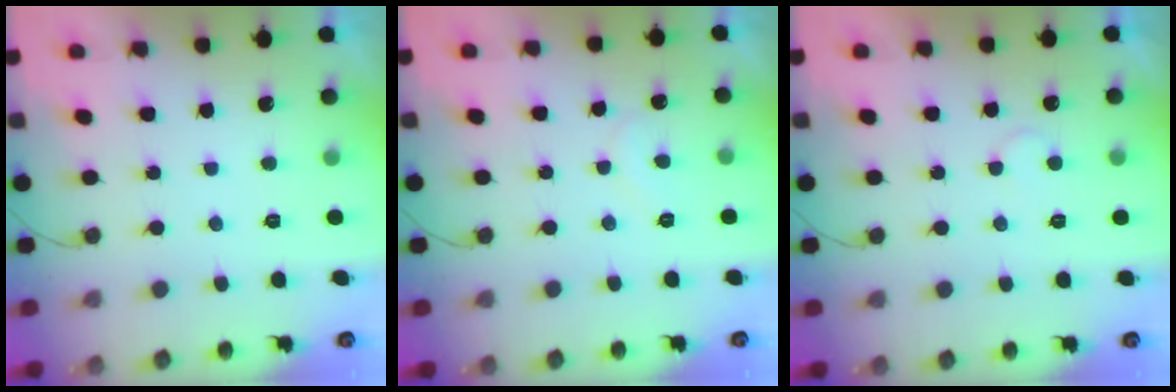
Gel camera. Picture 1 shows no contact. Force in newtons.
{"total": 5.2, "press": 5.2, "slide": 0.4}
{"total": 3.3, "press": 3.3, "slide": 0.3}